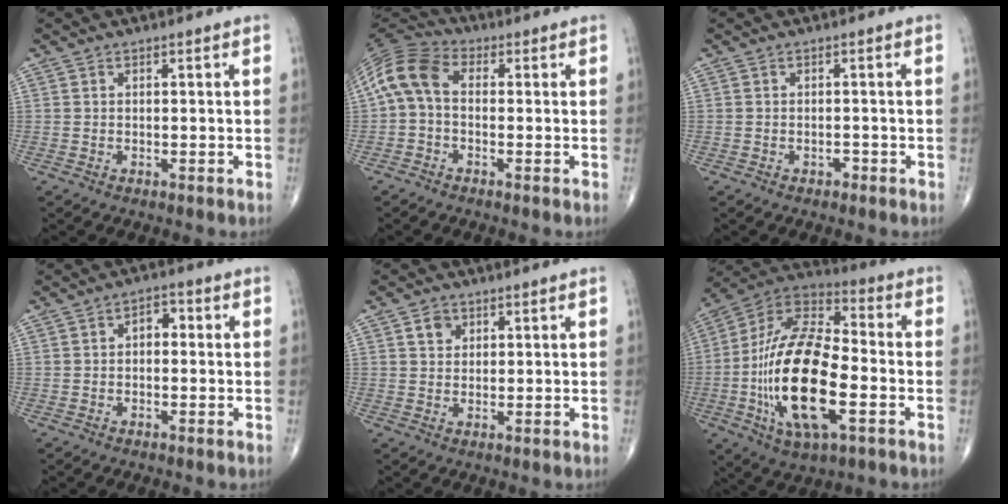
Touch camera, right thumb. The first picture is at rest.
{"total": 9.2, "force": [0.1, 6.0, 7.1], "torque": [-0.140, 0.026, -0.016]}
{"total": 1.0, "force": [-0.6, 0.7, 0.4], "torque": [-0.004, 0.002, -0.012]}
{"total": 3.1, "force": [0.0, 2.1, 2.3], "torque": [-0.016, 0.011, -0.011]}
{"total": 2.9, "force": [1.3, 2.3, 1.2], "torque": [-0.011, -0.005, 0.023]}
{"total": 24.5, "force": [-5.5, 10.5, 21.4], "torque": [-0.419, 0.021, -0.094]}